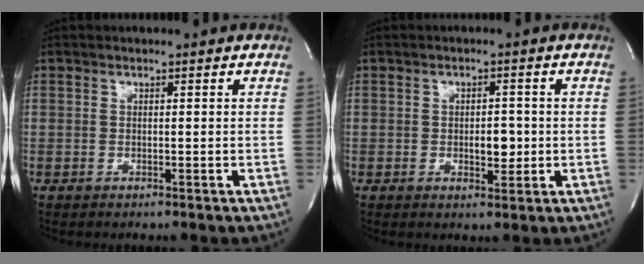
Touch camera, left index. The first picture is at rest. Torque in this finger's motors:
{"motor_torque": [0.26, 0.01, 0.03, 0.01]}